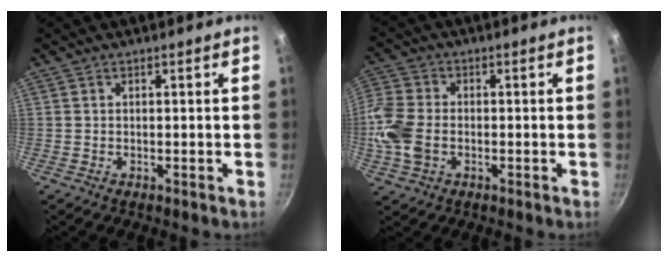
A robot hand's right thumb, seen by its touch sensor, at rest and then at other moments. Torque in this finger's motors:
{"motor_torque": [1.08, 2.35, 1.14, -0.18, 0.15]}